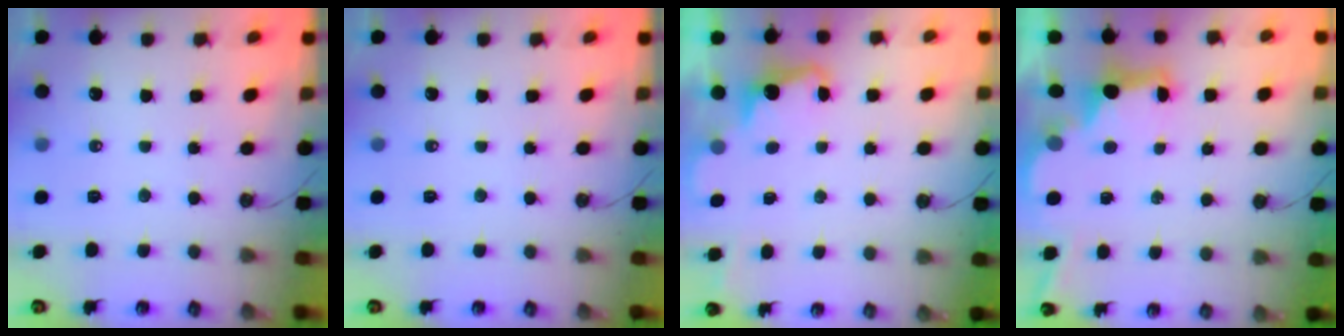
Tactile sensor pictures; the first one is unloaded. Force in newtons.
{"total": 0.0}
{"total": 2.2, "press": 2.0, "slide": 1.0}
{"total": 2.8, "press": 2.7, "slide": 0.9}